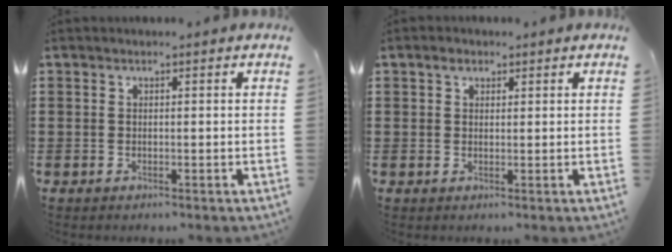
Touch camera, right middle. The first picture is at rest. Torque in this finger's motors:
{"motor_torque": [-0.03, -0.01, 0.04, 0.03]}